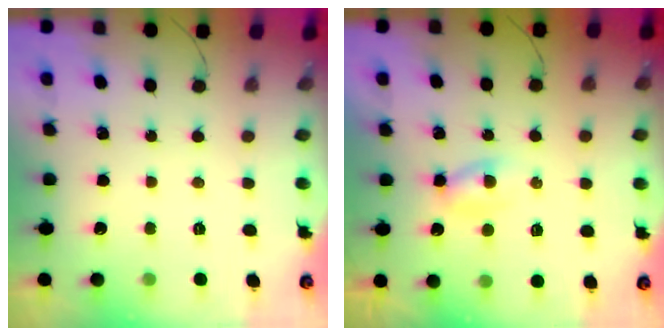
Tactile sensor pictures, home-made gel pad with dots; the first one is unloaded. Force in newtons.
{"total": 1.9, "press": 1.6, "slide": 1.0}